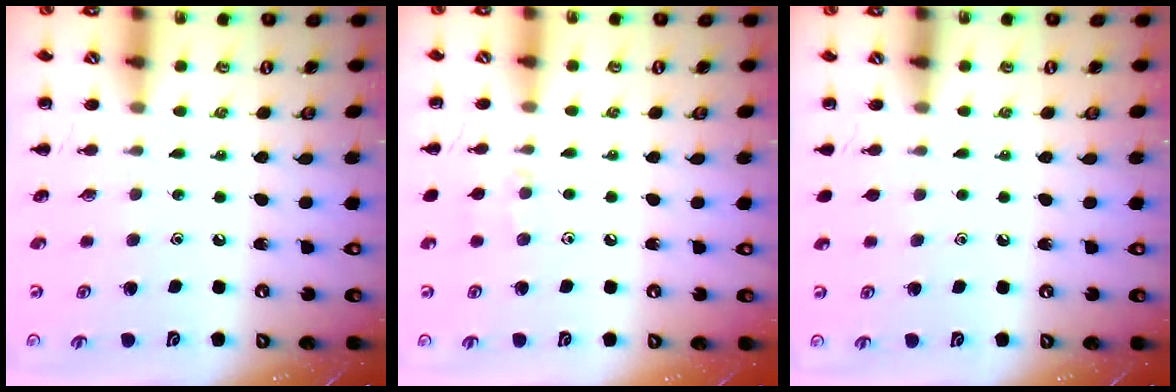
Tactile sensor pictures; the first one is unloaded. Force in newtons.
{"total": 5.3, "press": 5.0, "slide": 1.7}
{"total": 0.6, "press": 0.6, "slide": 0.1}